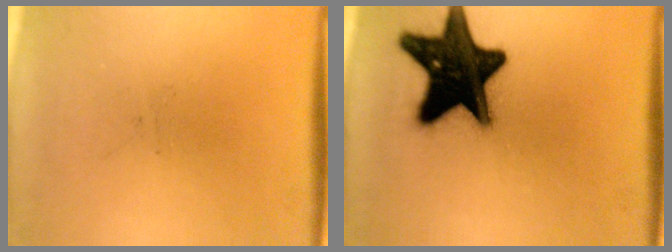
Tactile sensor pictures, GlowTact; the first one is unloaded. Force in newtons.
{"total": 19.0}